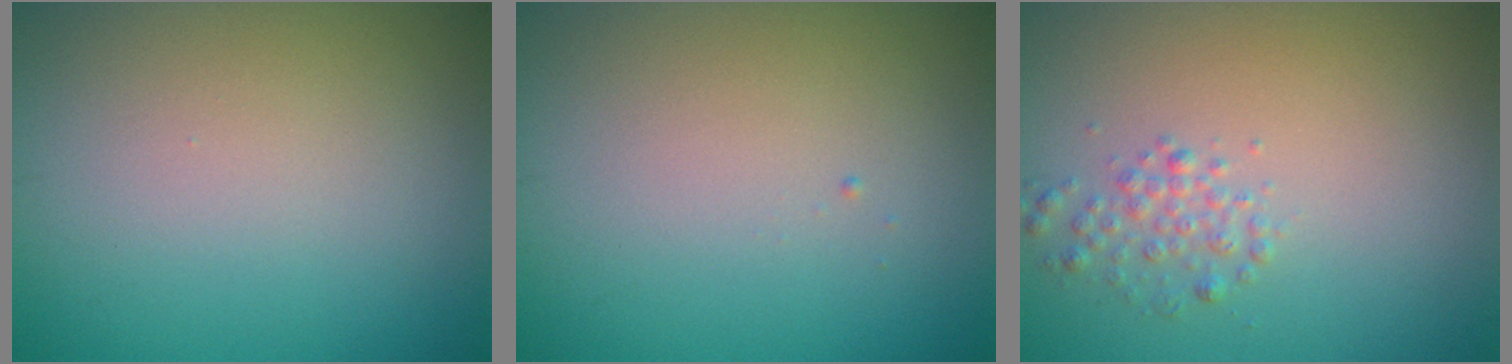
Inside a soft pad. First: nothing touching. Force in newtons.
{"total": 0.0}
{"total": 1.5, "press": 1.5, "slide": 0.0}